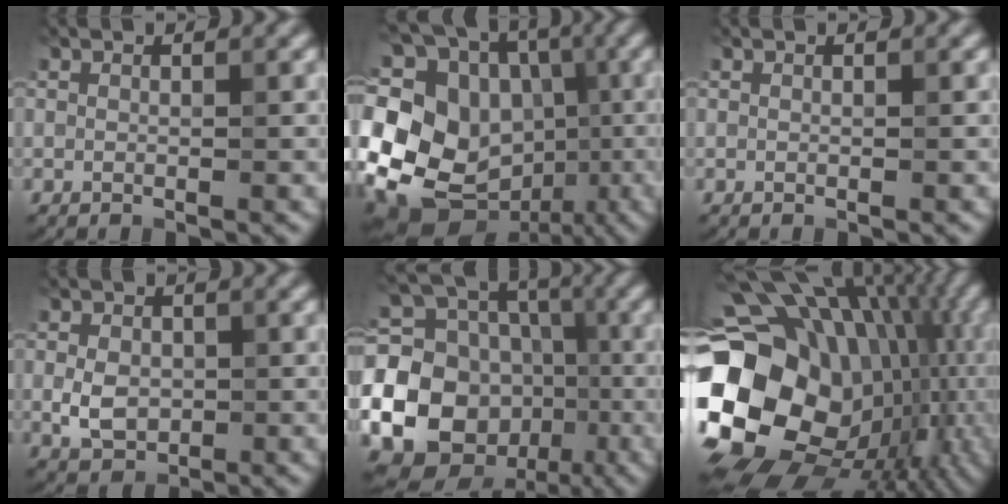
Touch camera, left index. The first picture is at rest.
{"total": 18.7, "force": [-2.8, 16.2, 8.9], "torque": [-0.179, 0.037, -0.055]}
{"total": 0.0}
{"total": 3.4, "force": [-0.4, 2.5, 2.1], "torque": [-0.042, -0.003, -0.009]}
{"total": 23.2, "force": [-4.4, 20.4, 10.0], "torque": [-0.219, -0.001, -0.110]}
{"total": 20.1, "force": [-0.8, 15.2, 13.1], "torque": [-0.269, -0.010, 0.014]}